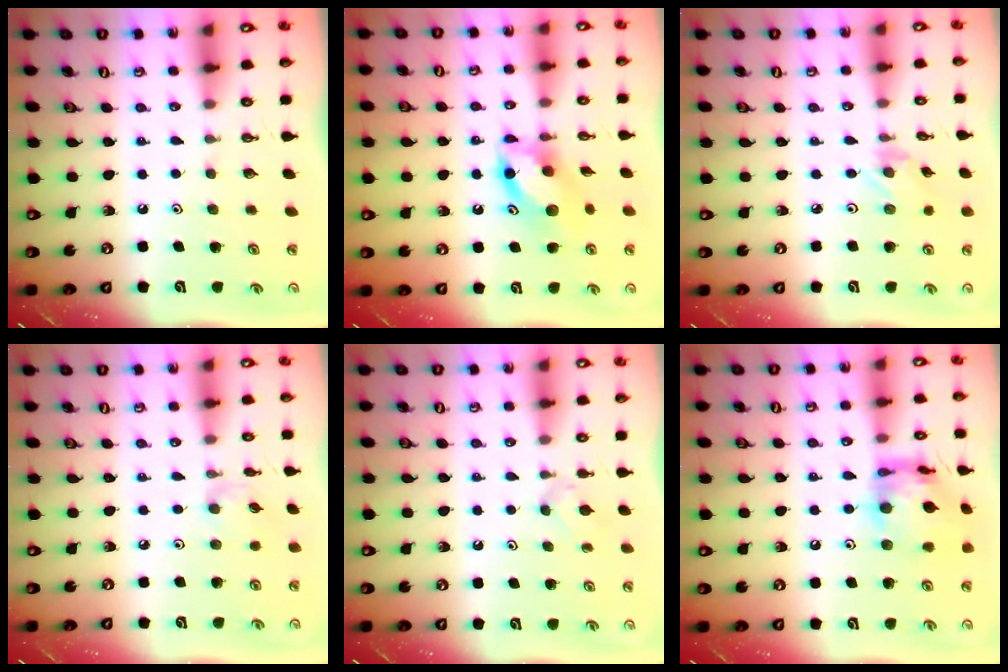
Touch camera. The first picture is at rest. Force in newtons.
{"total": 11.2, "press": 11.1, "slide": 1.6}
{"total": 0.5, "press": 0.5, "slide": 0.1}
{"total": 1.3, "press": 1.2, "slide": 0.4}
{"total": 3.3, "press": 3.2, "slide": 0.6}
{"total": 15.2, "press": 15.2, "slide": 1.3}